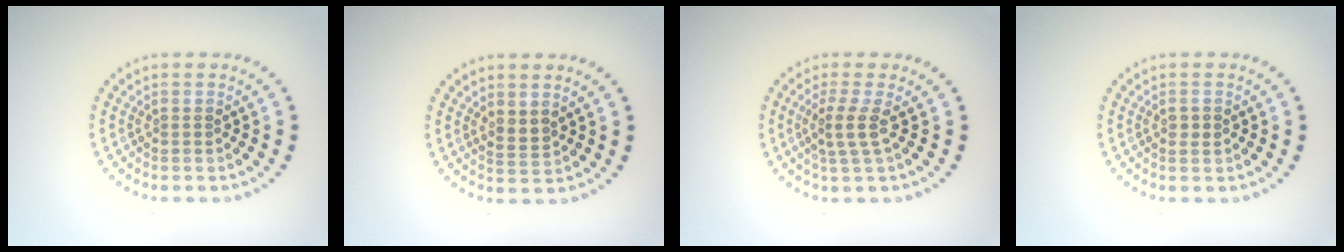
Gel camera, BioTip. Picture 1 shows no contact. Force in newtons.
{"total": 1.5, "press": 1.2, "slide": 0.9}
{"total": 2.2, "press": 1.6, "slide": 1.5}
{"total": 0.9, "press": 0.9, "slide": 0.2}